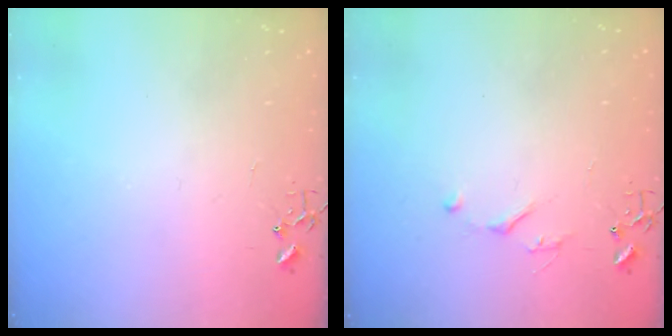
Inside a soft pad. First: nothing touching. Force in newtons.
{"total": 4.3, "press": 4.3, "slide": 0.6}